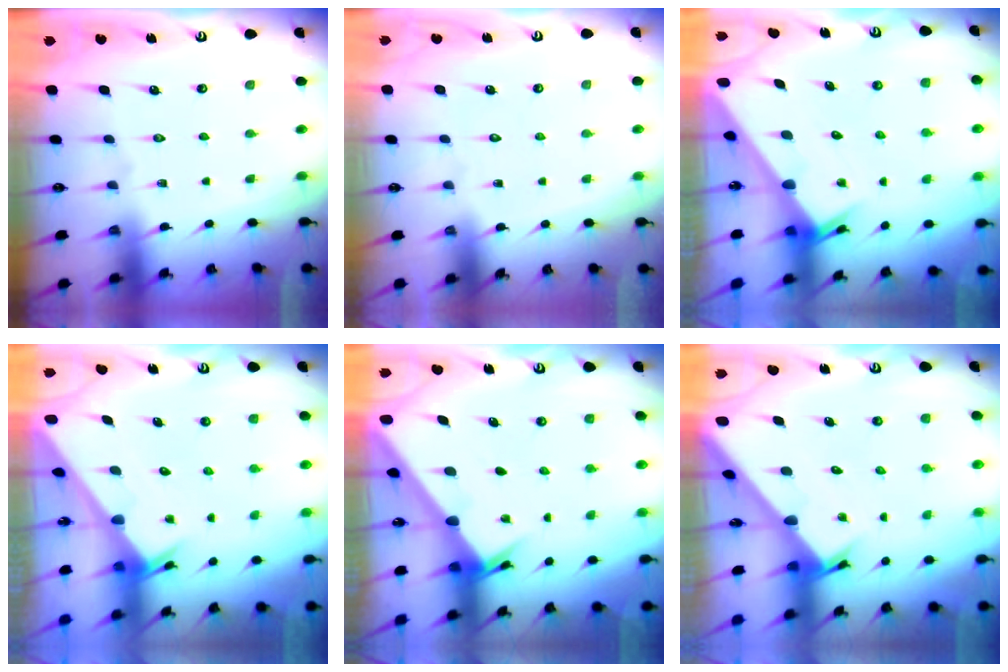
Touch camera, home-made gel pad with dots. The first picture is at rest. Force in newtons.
{"total": 1.8, "press": 1.7, "slide": 0.1}
{"total": 2.1, "press": 2.1, "slide": 0.1}
{"total": 3.4, "press": 3.4, "slide": 0.4}
{"total": 2.6, "press": 2.6, "slide": 0.3}
{"total": 2.7, "press": 2.7, "slide": 0.3}